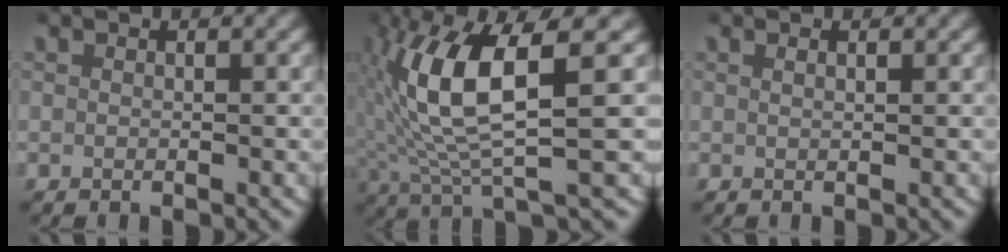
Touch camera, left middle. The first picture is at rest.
{"total": 8.9, "force": [0.9, 2.7, 8.4], "torque": [-0.157, 0.007, 0.017]}
{"total": 0.5, "force": [0.3, -0.1, 0.4], "torque": [-0.006, 0.001, 0.006]}